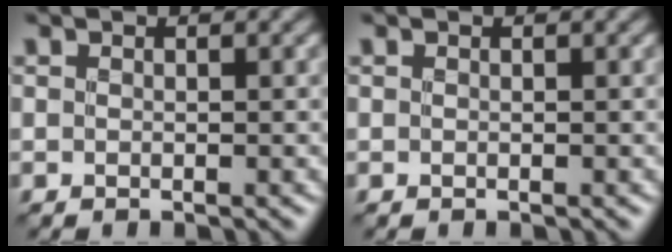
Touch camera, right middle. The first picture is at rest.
{"total": 0.0}